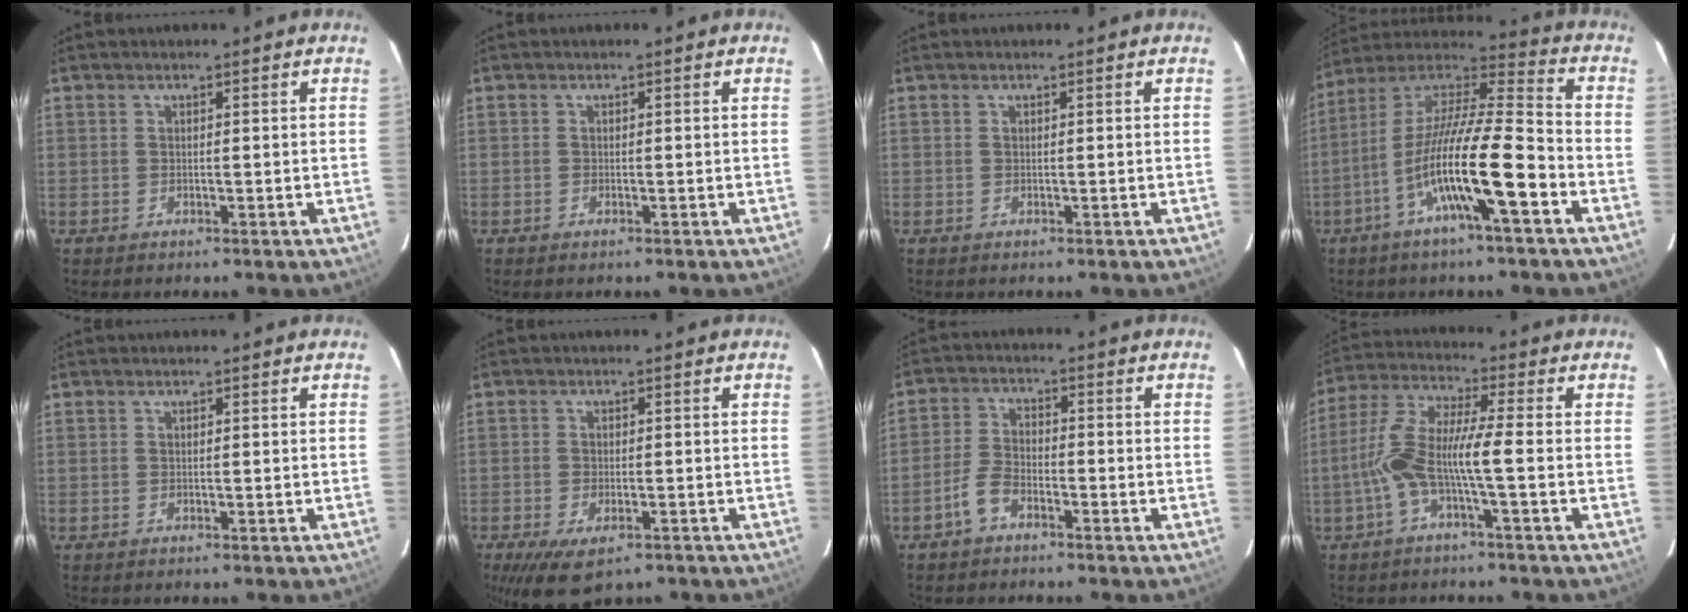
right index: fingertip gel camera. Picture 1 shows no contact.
{"total": 0.6, "force": [-0.4, 0.2, 0.3], "torque": [-0.007, 0.000, -0.005]}
{"total": 0.0}
{"total": 16.7, "force": [-6.4, 1.2, 15.4], "torque": [-0.292, 0.003, -0.119]}
{"total": 0.0}
{"total": 7.9, "force": [-5.3, 3.4, 4.8], "torque": [-0.084, -0.011, -0.083]}
{"total": 4.2, "force": [-2.6, 2.0, 2.5], "torque": [-0.060, 0.008, -0.053]}
{"total": 9.0, "force": [-2.4, 0.1, 8.7], "torque": [-0.188, 0.022, -0.055]}